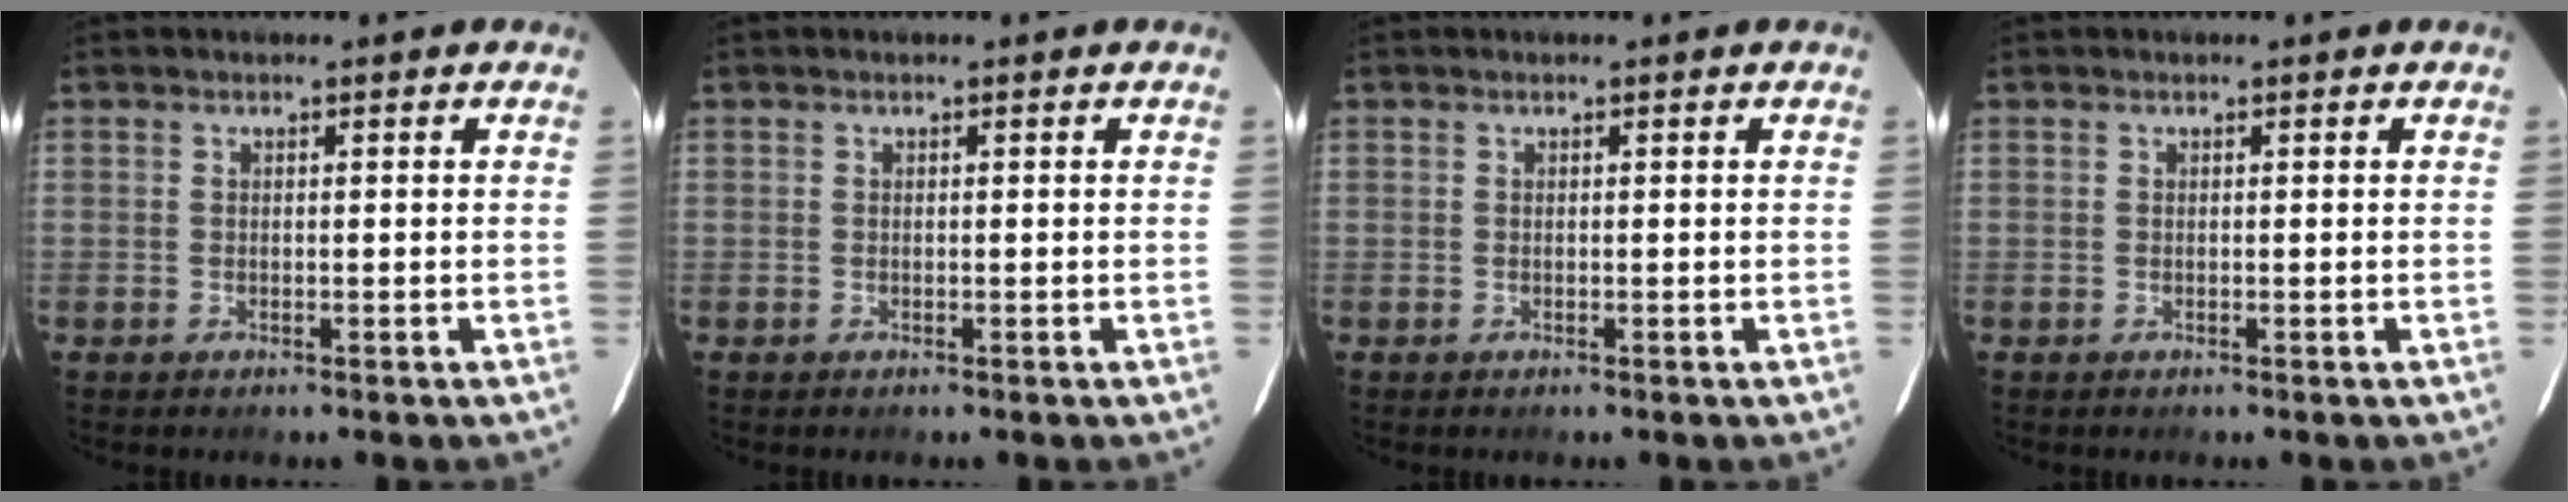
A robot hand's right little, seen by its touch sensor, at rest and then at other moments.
{"total": 0.0}
{"total": 0.0}
{"total": 0.0}